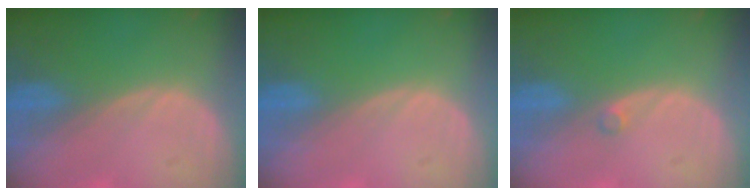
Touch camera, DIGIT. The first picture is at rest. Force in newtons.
{"total": 0.0}
{"total": 0.7, "press": 0.7, "slide": 0.1}